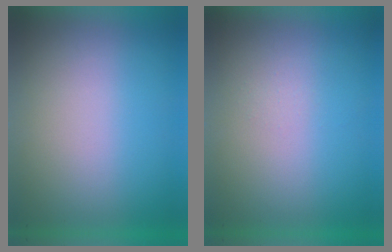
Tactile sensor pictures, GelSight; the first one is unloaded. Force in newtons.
{"total": 1.3}